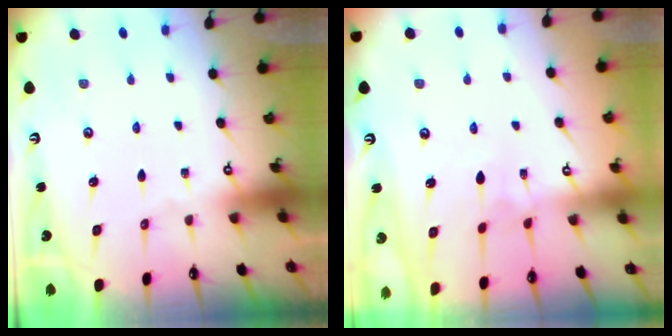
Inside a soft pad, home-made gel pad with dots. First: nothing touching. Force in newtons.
{"total": 2.9, "press": 2.9, "slide": 0.3}